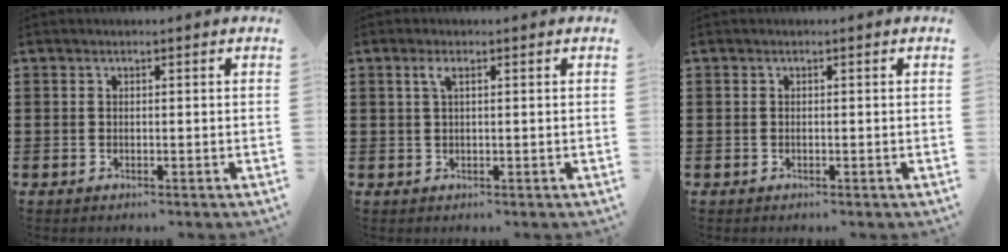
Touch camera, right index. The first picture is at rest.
{"total": 1.6, "force": [0.5, 0.4, 1.4], "torque": [-0.030, 0.004, 0.008]}
{"total": 0.0}